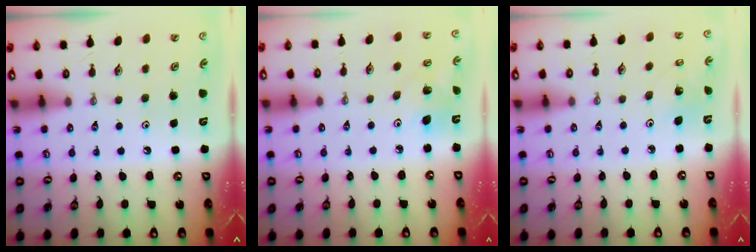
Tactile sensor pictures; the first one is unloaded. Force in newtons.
{"total": 4.9, "press": 4.6, "slide": 1.5}
{"total": 2.1, "press": 2.1, "slide": 0.1}